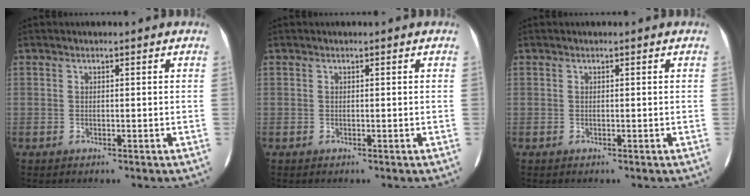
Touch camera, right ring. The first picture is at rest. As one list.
[{"total": 0.0}, {"total": 0.0}]